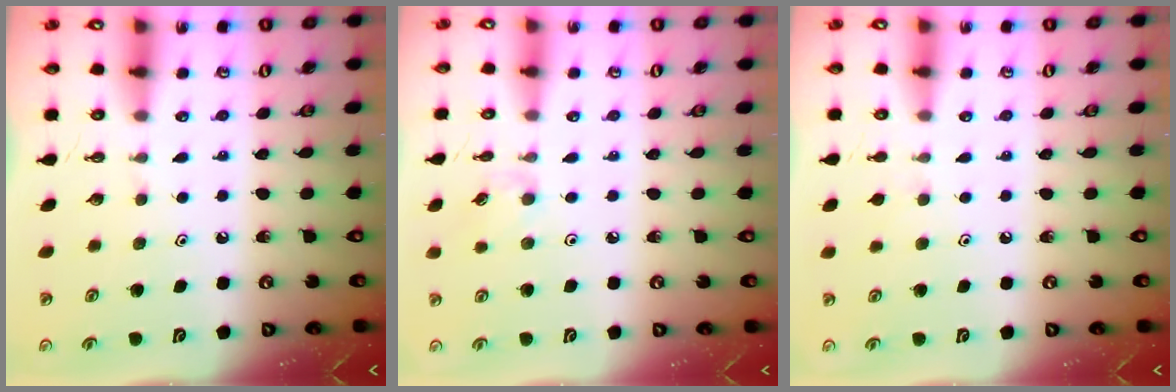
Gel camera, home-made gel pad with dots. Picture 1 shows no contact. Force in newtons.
{"total": 3.4, "press": 3.4, "slide": 0.5}
{"total": 2.8, "press": 2.7, "slide": 0.5}